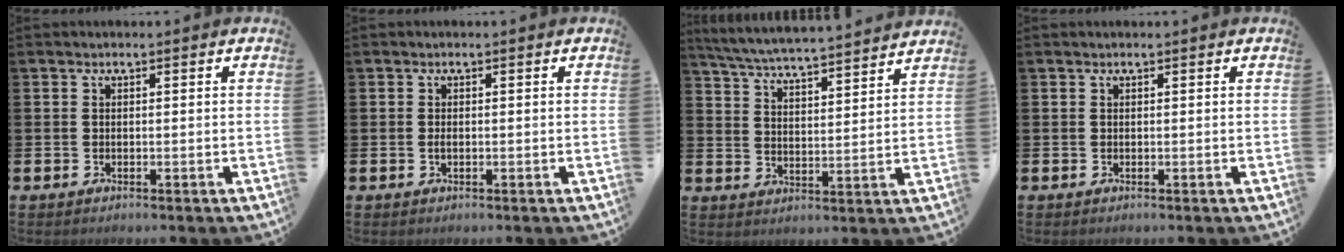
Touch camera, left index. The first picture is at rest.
{"total": 0.7, "force": [-0.1, 0.3, 0.6], "torque": [-0.008, 0.000, -0.005]}
{"total": 5.9, "force": [5.8, -0.1, 1.2], "torque": [-0.049, -0.047, 0.100]}
{"total": 0.0}